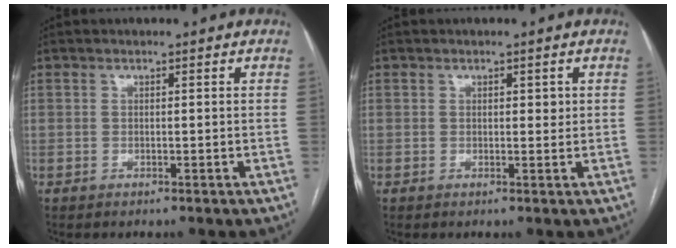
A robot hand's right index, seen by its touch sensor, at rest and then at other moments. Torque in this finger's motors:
{"motor_torque": [0.01, 0.08, 0.02, 0.00]}